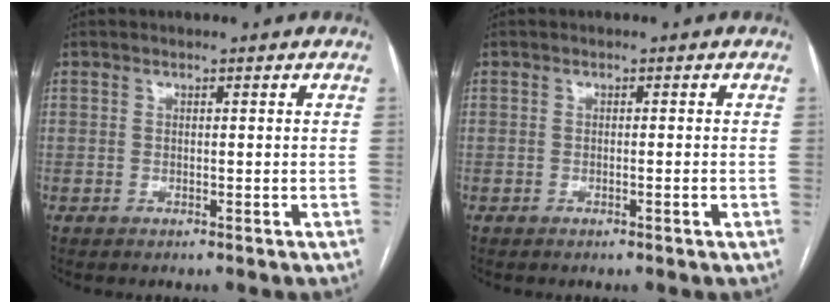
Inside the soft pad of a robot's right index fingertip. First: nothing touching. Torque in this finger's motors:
{"motor_torque": [0.13, 0.02, 0.09, -0.01]}